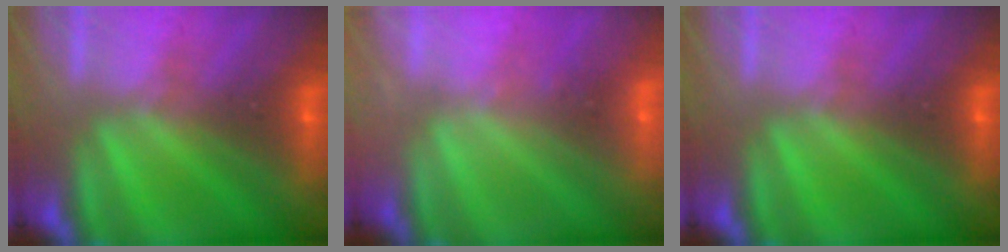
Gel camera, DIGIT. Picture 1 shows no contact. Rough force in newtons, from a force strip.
{"total": 2.4}
{"total": 0.0}